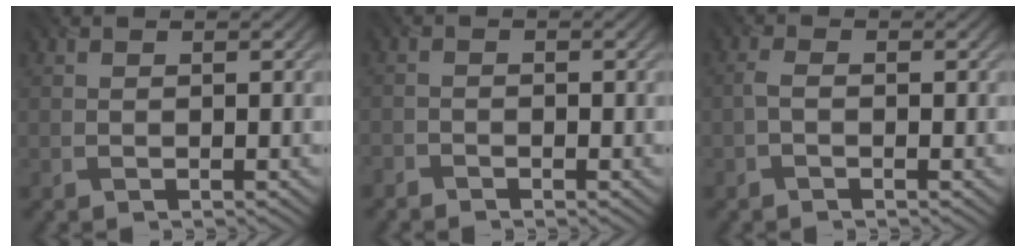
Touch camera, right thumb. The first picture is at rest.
{"total": 1.4, "force": [-1.3, 0.4, 0.2], "torque": [-0.006, -0.006, -0.031]}
{"total": 1.3, "force": [-0.4, 0.6, 1.1], "torque": [-0.027, 0.004, -0.012]}